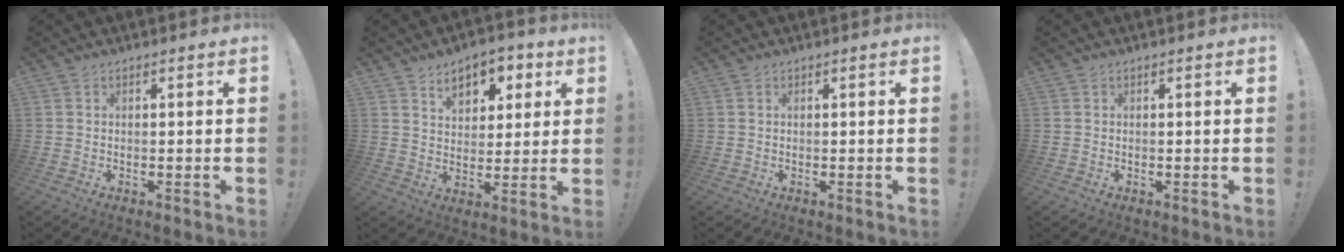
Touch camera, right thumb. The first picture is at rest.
{"total": 9.0, "force": [4.9, 6.0, 4.6], "torque": [-0.055, -0.027, 0.087]}
{"total": 0.0}
{"total": 0.0}